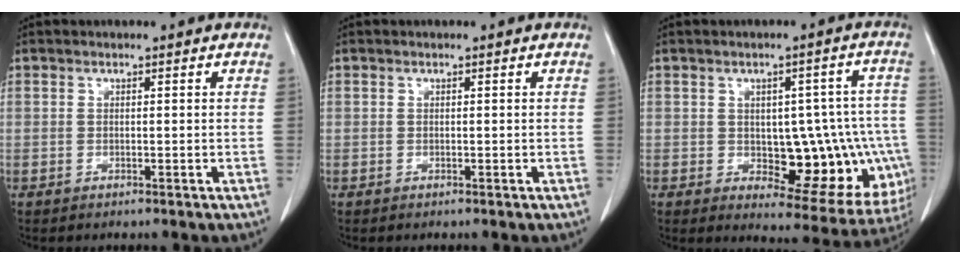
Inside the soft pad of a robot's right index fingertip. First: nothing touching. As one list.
[{"total": 0.0}, {"total": 15.7, "force": [-2.3, 7.4, 13.7], "torque": [-0.122, 0.027, -0.005]}]